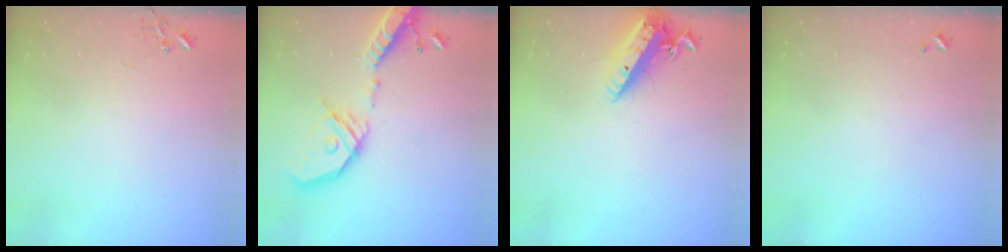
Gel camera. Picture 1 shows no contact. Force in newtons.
{"total": 22.8, "press": 22.4, "slide": 4.1}
{"total": 16.3, "press": 16.0, "slide": 3.0}
{"total": 0.0}